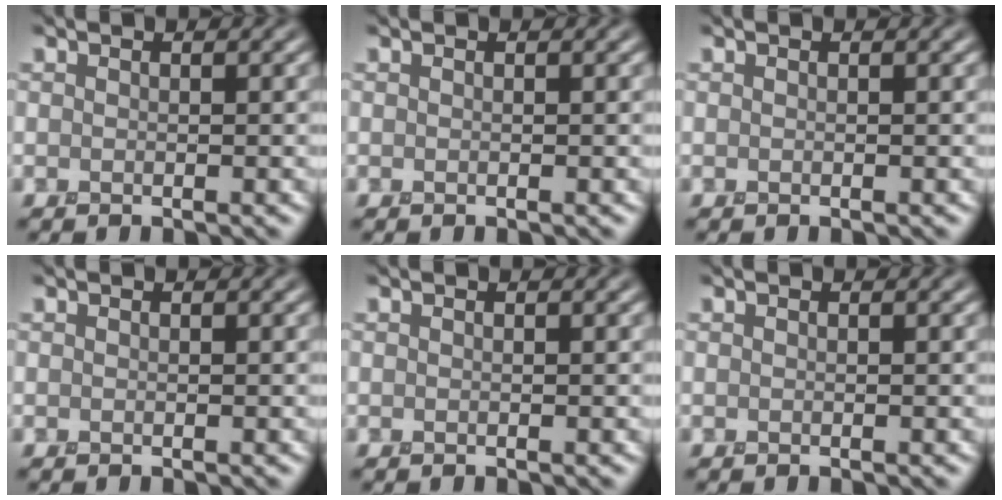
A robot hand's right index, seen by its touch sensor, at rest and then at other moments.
{"total": 0.0}
{"total": 0.0}
{"total": 0.0}
{"total": 0.0}
{"total": 0.0}